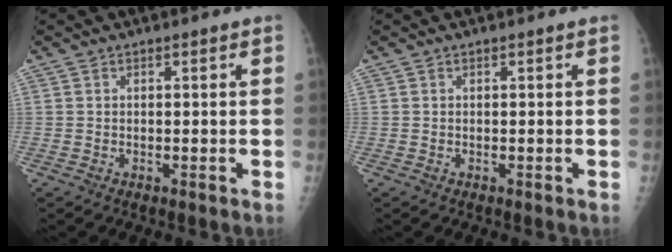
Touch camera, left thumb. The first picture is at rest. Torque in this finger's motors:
{"motor_torque": [0.00, 0.00, -0.01, 0.01, 0.00]}